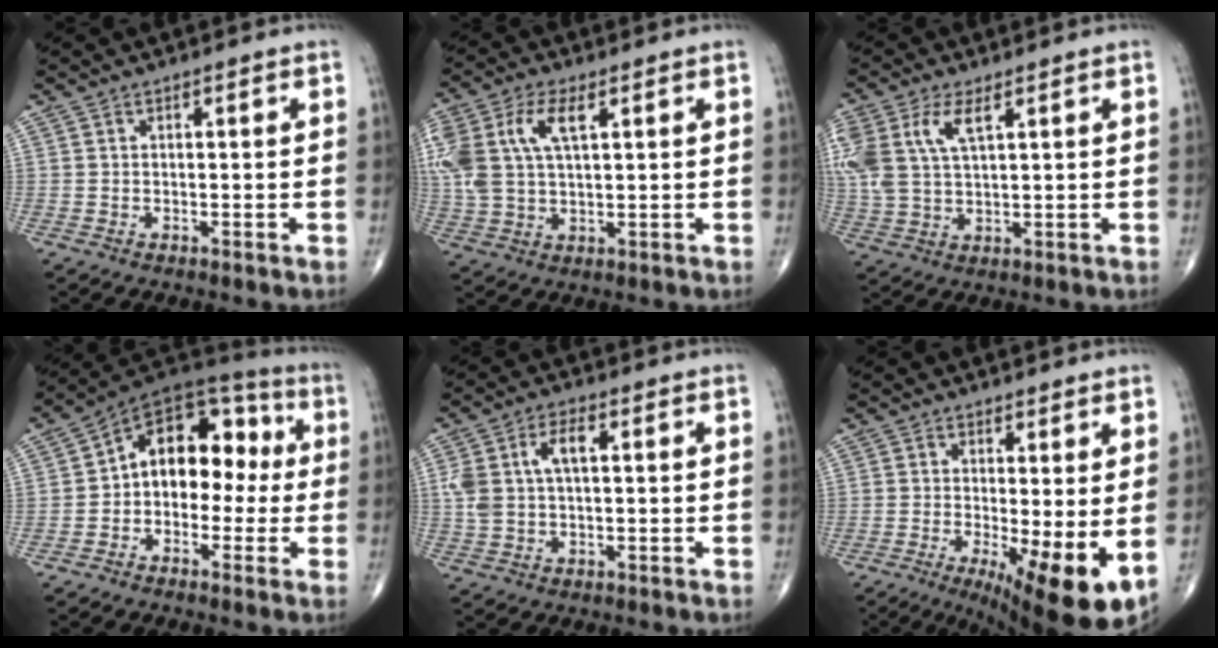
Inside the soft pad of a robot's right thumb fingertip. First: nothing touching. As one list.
[{"total": 13.4, "force": [4.2, 7.0, 10.7], "torque": [-0.253, 0.008, 0.083]}, {"total": 11.8, "force": [4.4, 6.0, 9.2], "torque": [-0.221, 0.003, 0.092]}, {"total": 14.4, "force": [-0.3, 10.1, 10.4], "torque": [-0.104, 0.050, -0.025]}, {"total": 7.4, "force": [1.5, 4.0, 6.1], "torque": [-0.134, 0.018, 0.032]}, {"total": 11.9, "force": [-2.4, 3.1, 11.2], "torque": [-0.165, -0.023, -0.026]}]